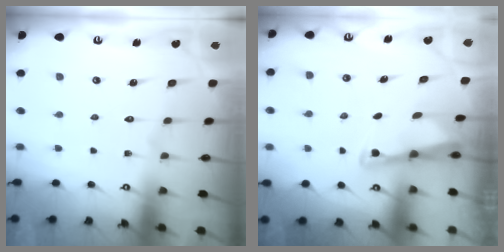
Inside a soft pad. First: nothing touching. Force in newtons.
{"total": 2.9, "press": 2.9, "slide": 0.2}